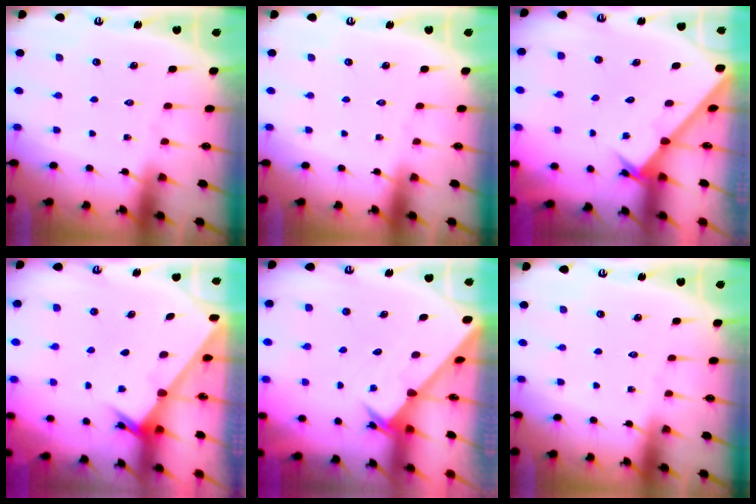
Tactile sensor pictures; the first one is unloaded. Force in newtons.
{"total": 0.0}
{"total": 1.9, "press": 1.9, "slide": 0.2}
{"total": 2.1, "press": 2.1, "slide": 0.2}
{"total": 2.0, "press": 2.0, "slide": 0.1}
{"total": 0.0}